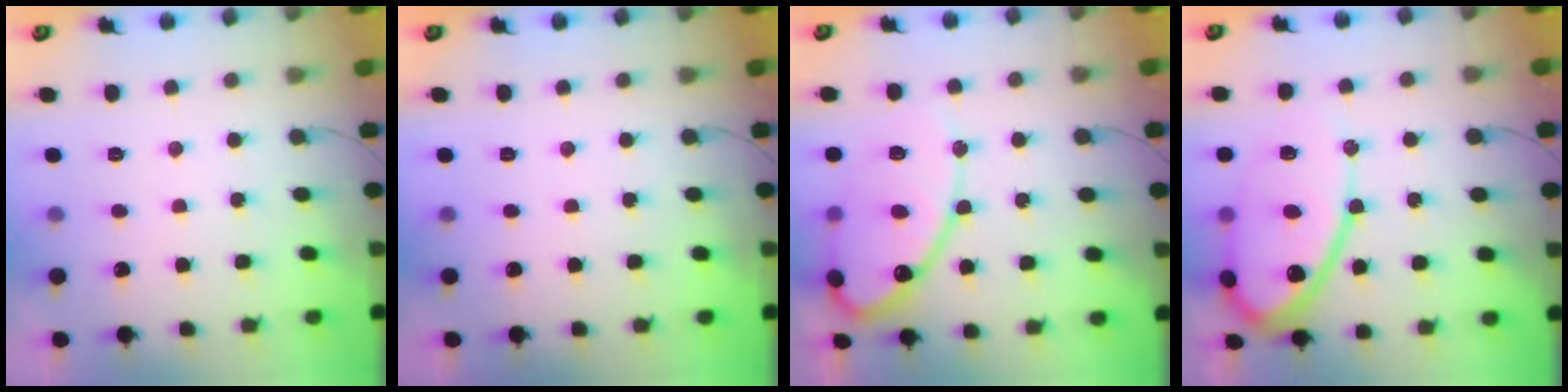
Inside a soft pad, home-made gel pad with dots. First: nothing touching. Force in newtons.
{"total": 0.0}
{"total": 15.1, "press": 15.0, "slide": 1.6}
{"total": 14.9, "press": 14.8, "slide": 1.4}